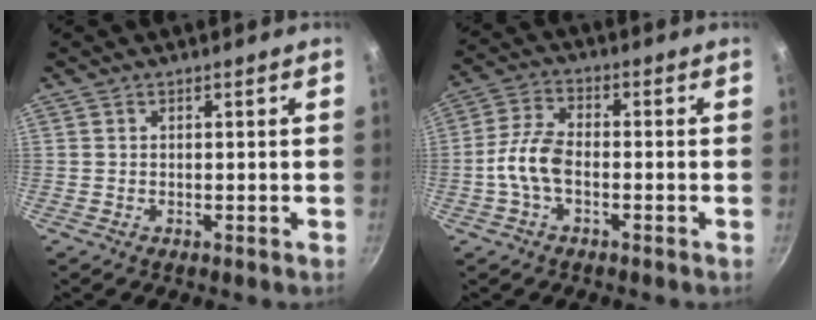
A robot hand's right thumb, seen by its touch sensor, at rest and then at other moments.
{"total": 7.2, "force": [-1.9, 3.9, 5.8], "torque": [-0.117, 0.030, -0.045]}